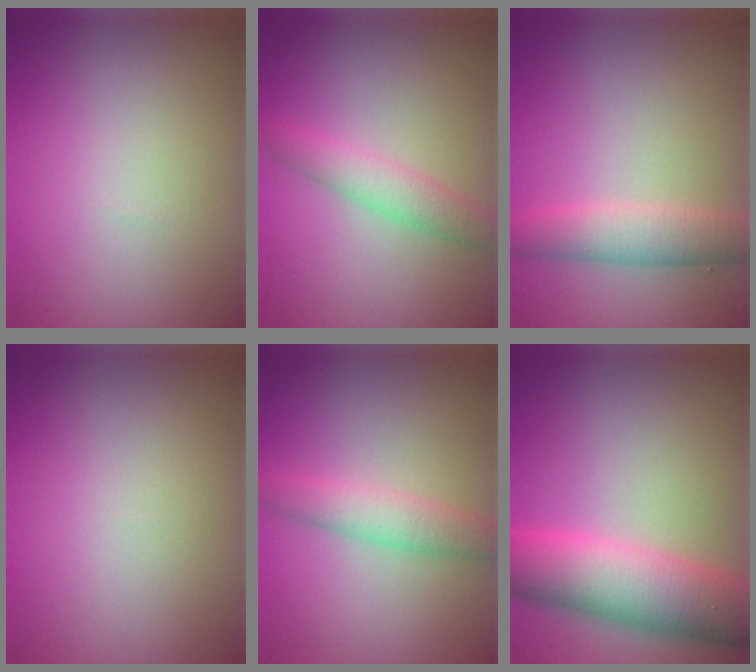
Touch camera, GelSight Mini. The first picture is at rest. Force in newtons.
{"total": 2.7, "press": 2.7, "slide": 0.1}
{"total": 3.8, "press": 3.8, "slide": 0.1}
{"total": 0.0}
{"total": 2.9, "press": 2.9, "slide": 0.2}
{"total": 8.8, "press": 8.8, "slide": 0.2}